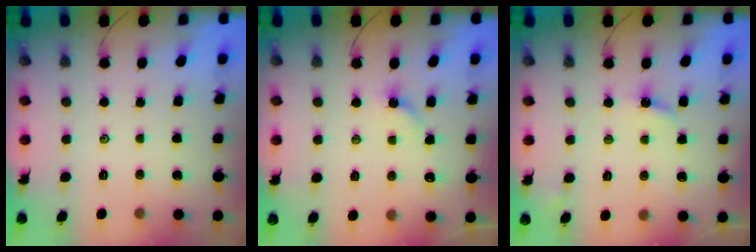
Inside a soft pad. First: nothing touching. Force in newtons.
{"total": 2.2, "press": 2.2, "slide": 0.4}
{"total": 3.4, "press": 3.4, "slide": 0.4}